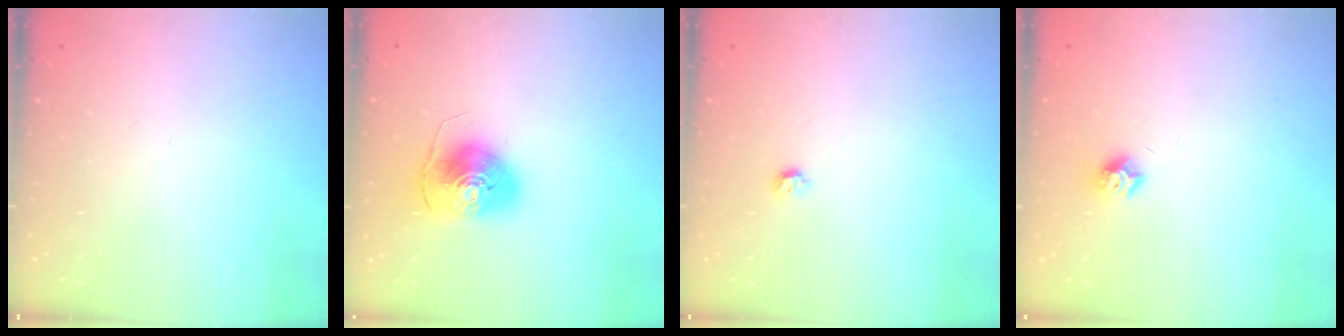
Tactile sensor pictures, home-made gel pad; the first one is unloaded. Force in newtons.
{"total": 10.2, "press": 10.1, "slide": 1.1}
{"total": 4.6, "press": 4.5, "slide": 0.9}
{"total": 7.6, "press": 7.6, "slide": 0.7}